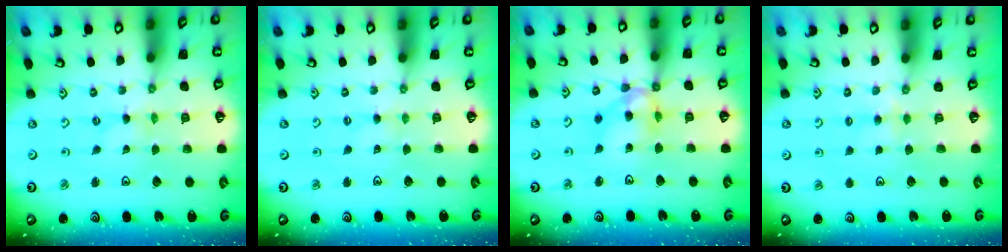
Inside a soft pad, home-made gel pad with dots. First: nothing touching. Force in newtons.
{"total": 0.0}
{"total": 11.8, "press": 11.7, "slide": 1.1}
{"total": 3.0, "press": 3.0, "slide": 0.5}